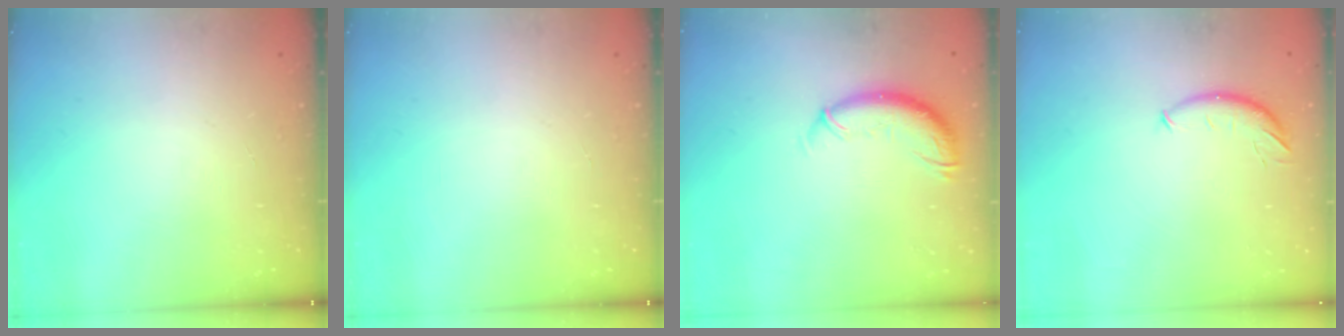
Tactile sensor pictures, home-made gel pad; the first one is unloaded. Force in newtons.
{"total": 0.0}
{"total": 10.6, "press": 10.6, "slide": 1.0}
{"total": 7.5, "press": 7.5, "slide": 0.6}